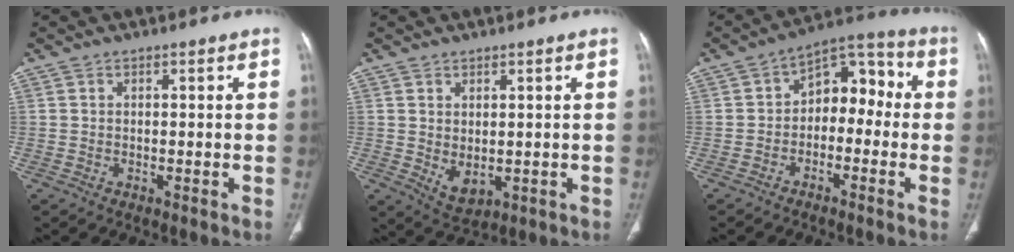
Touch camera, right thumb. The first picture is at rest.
{"total": 3.9, "force": [-0.1, 2.4, 3.1], "torque": [-0.044, -0.008, 0.015]}
{"total": 9.5, "force": [-1.2, 6.6, 6.8], "torque": [-0.050, 0.049, -0.037]}